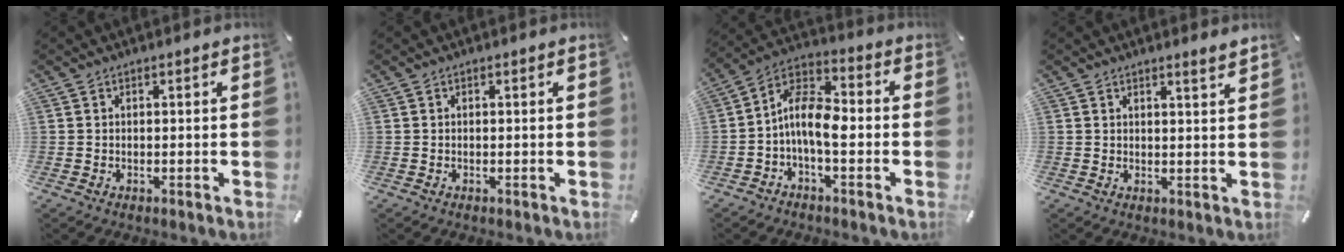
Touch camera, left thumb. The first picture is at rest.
{"total": 0.0}
{"total": 9.3, "force": [-2.4, 4.3, 7.8], "torque": [-0.165, -0.002, -0.045]}
{"total": 2.4, "force": [2.2, -0.4, 0.9], "torque": [-0.012, -0.019, 0.038]}